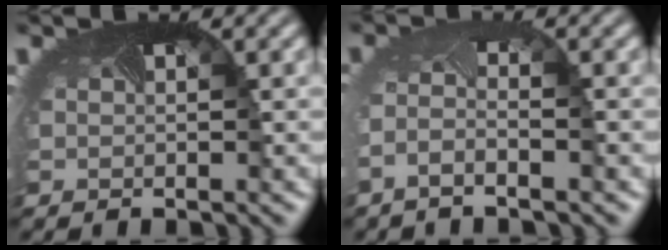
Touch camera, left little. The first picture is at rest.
{"total": 2.0, "force": [-1.5, 0.1, 1.3], "torque": [-0.046, -0.005, -0.041]}